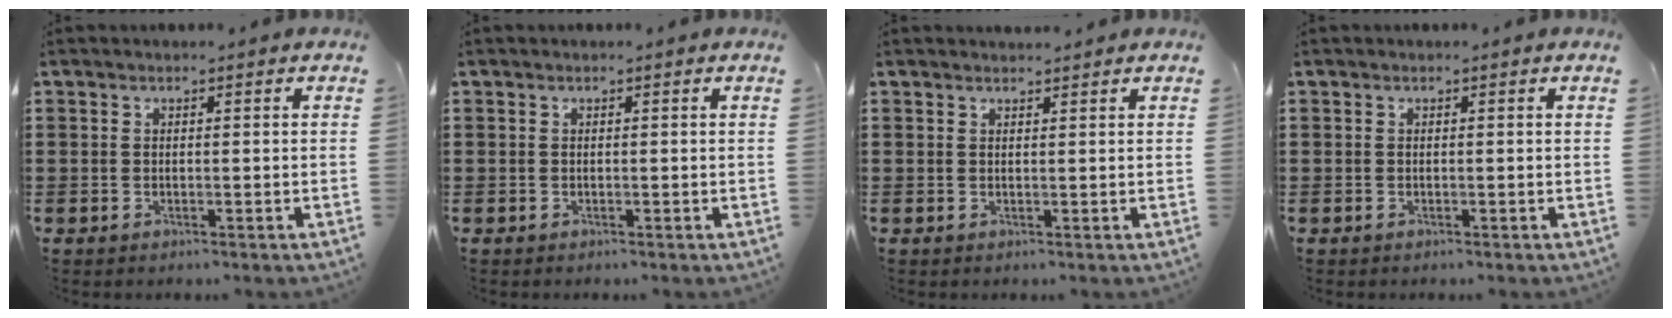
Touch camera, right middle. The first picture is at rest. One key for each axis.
{"total": 0.0}
{"total": 1.1, "fx": 1.1, "fy": 0.2, "fz": 0.0, "tx": 0.005, "ty": -0.004, "tz": 0.019}
{"total": 0.0}